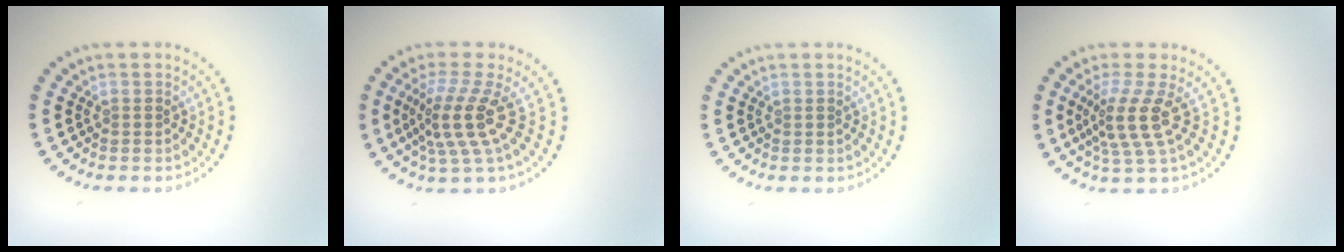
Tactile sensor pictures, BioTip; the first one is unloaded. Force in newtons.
{"total": 4.1, "press": 2.9, "slide": 3.0}
{"total": 0.0}
{"total": 3.6, "press": 2.7, "slide": 2.4}